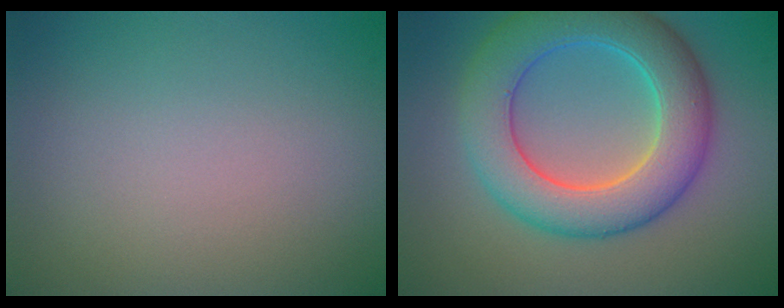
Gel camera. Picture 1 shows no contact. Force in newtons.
{"total": 8.3, "press": 8.3, "slide": 0.3}